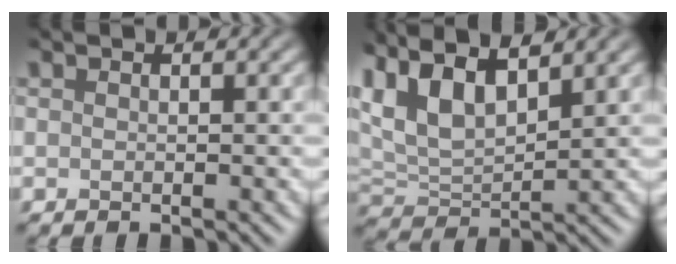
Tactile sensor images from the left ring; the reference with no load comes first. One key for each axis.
{"total": 7.2, "fx": 3.8, "fy": 3.0, "fz": 5.3, "tx": -0.127, "ty": 0.017, "tz": 0.071}